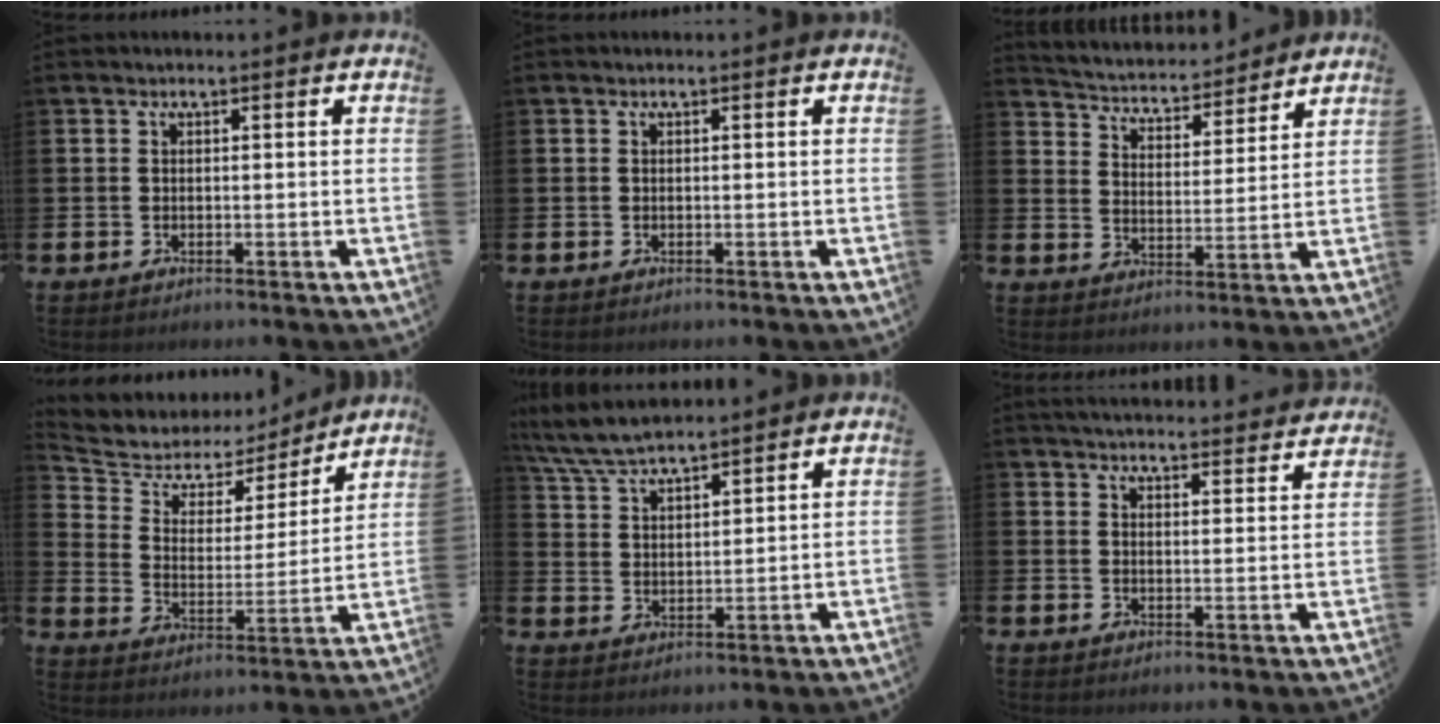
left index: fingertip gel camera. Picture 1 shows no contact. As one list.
[{"total": 0.0}, {"total": 4.2, "force": [4.0, 1.2, 0.3], "torque": [-0.033, -0.036, 0.064]}, {"total": 6.3, "force": [5.2, 3.3, 1.1], "torque": [-0.065, -0.037, 0.087]}, {"total": 6.4, "force": [6.1, 1.1, 1.6], "torque": [-0.058, -0.019, 0.114]}, {"total": 4.5, "force": [4.4, 0.3, 0.4], "torque": [-0.009, -0.032, 0.078]}]